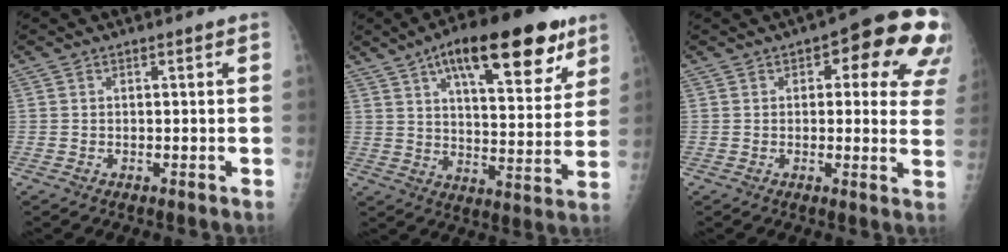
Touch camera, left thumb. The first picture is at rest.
{"total": 22.4, "force": [12.4, 8.2, 16.8], "torque": [-0.216, -0.029, 0.188]}
{"total": 15.3, "force": [6.7, 6.7, 12.1], "torque": [-0.091, -0.010, 0.067]}